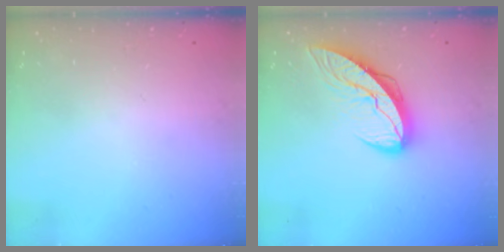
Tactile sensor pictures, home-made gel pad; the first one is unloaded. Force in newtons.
{"total": 9.8, "press": 9.7, "slide": 0.9}